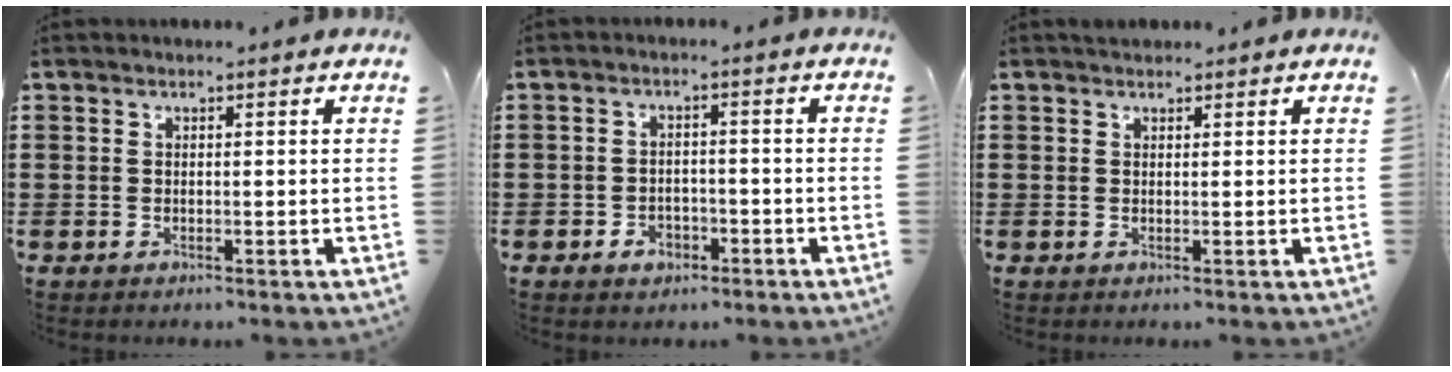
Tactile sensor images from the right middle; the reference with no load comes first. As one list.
[{"total": 2.5, "force": [-1.7, 1.4, 1.2], "torque": [-0.025, -0.001, -0.035]}, {"total": 0.9, "force": [0.9, 0.3, -0.1], "torque": [0.000, 0.001, 0.017]}]